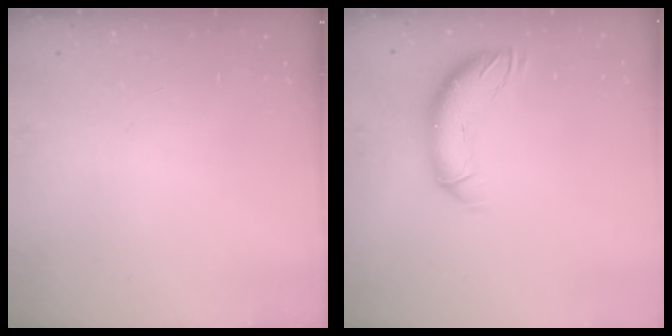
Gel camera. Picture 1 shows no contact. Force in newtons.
{"total": 11.6, "press": 11.5, "slide": 1.3}